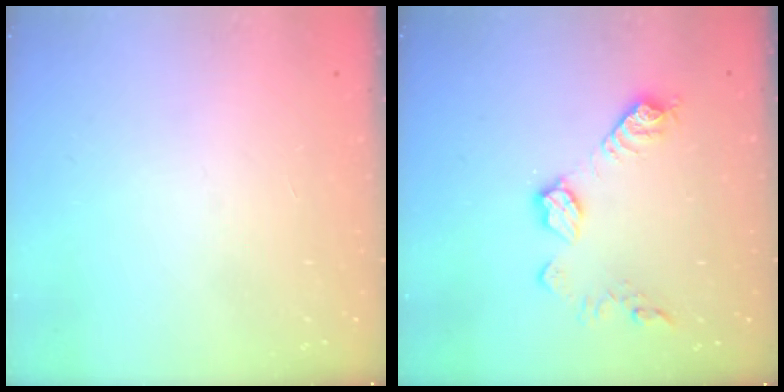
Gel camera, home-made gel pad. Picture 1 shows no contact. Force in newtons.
{"total": 11.4, "press": 11.4, "slide": 0.4}